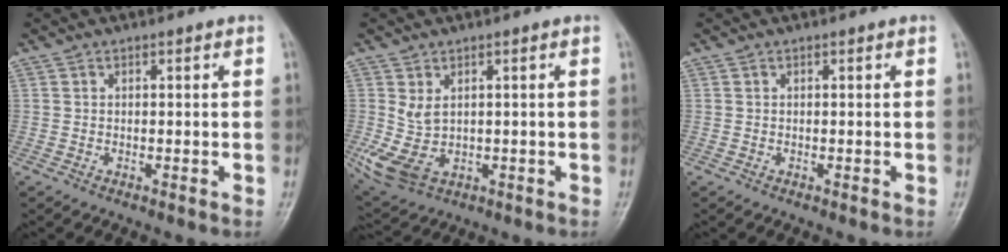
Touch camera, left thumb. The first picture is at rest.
{"total": 5.9, "force": [0.5, 4.0, 4.3], "torque": [-0.087, -0.008, 0.028]}
{"total": 0.0}